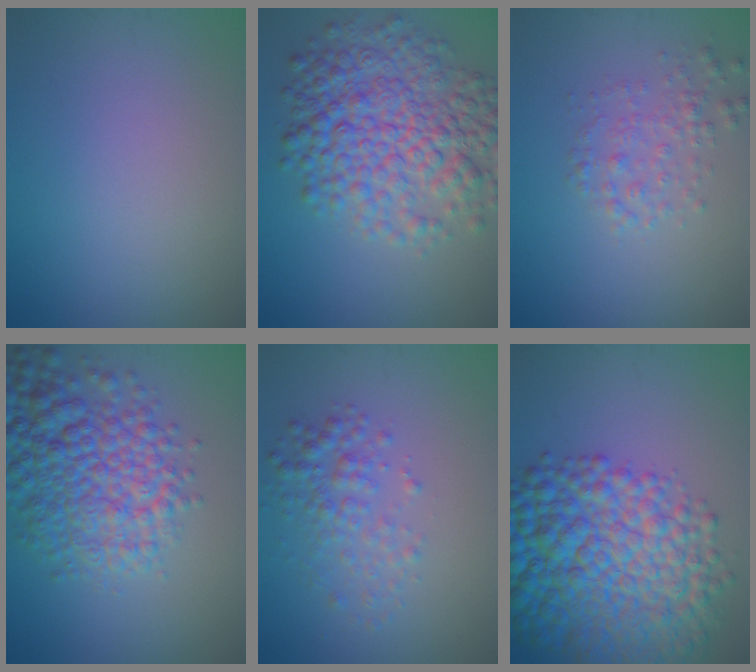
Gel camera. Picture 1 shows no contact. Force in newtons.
{"total": 8.7, "press": 8.7, "slide": 0.1}
{"total": 2.1, "press": 2.1, "slide": 0.1}
{"total": 8.1, "press": 8.1, "slide": 0.3}
{"total": 2.8, "press": 2.8, "slide": 0.0}
{"total": 11.7, "press": 11.7, "slide": 0.2}